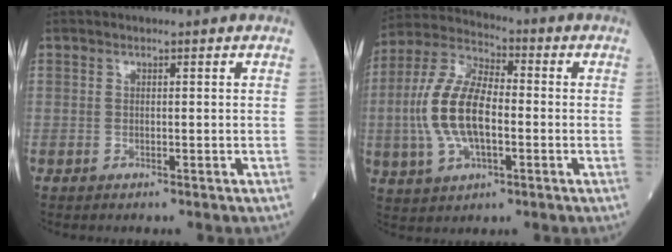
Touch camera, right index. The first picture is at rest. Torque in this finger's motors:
{"motor_torque": [1.96, -0.18, 0.92, 0.21]}